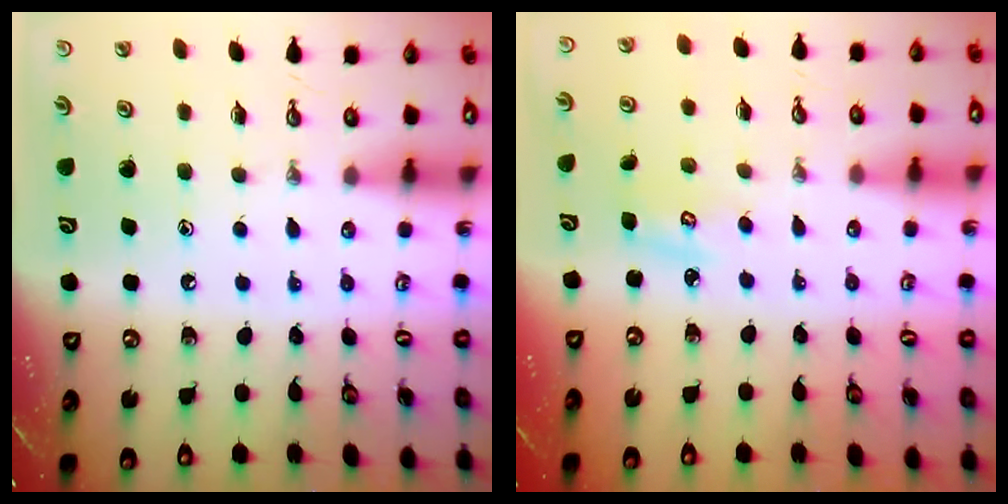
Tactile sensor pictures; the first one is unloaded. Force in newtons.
{"total": 3.5, "press": 3.5, "slide": 0.3}